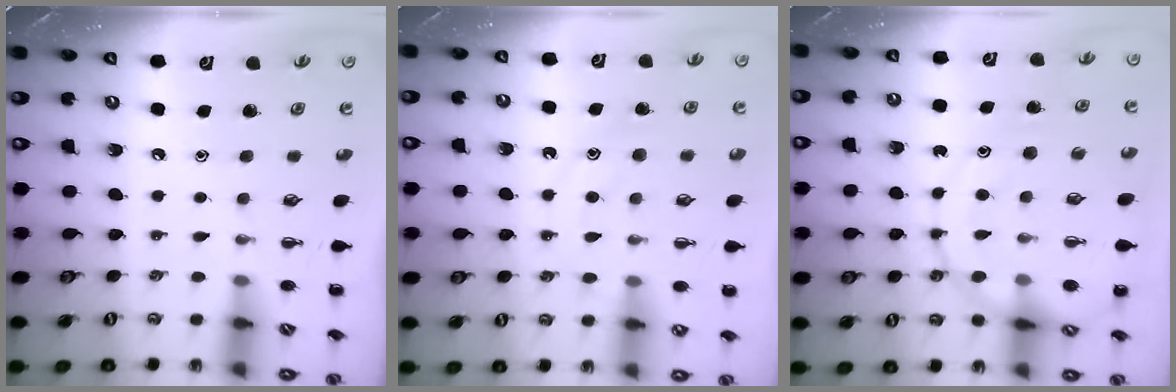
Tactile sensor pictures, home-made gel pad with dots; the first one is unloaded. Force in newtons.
{"total": 12.5, "press": 12.5, "slide": 0.9}
{"total": 15.2, "press": 15.1, "slide": 2.0}